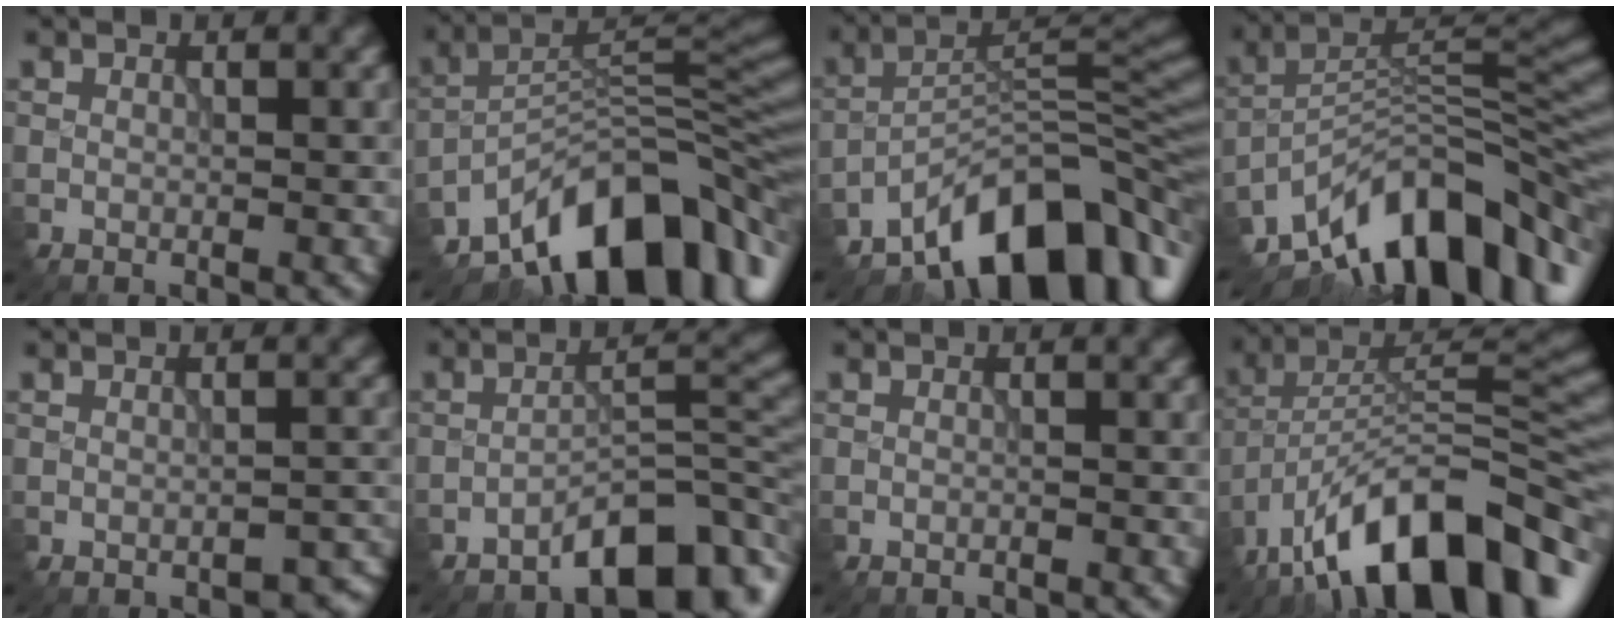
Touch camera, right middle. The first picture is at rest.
{"total": 13.4, "force": [-9.0, 5.0, 8.6], "torque": [-0.136, 0.024, -0.158]}
{"total": 12.2, "force": [-8.6, 4.0, 7.6], "torque": [-0.104, 0.021, -0.154]}
{"total": 13.8, "force": [-9.5, 5.8, 8.2], "torque": [-0.144, 0.021, -0.162]}
{"total": 2.2, "force": [-1.8, 0.7, 0.9], "torque": [-0.017, -0.003, -0.017]}
{"total": 7.1, "force": [-5.5, 2.2, 4.0], "torque": [-0.050, 0.013, -0.087]}
{"total": 0.6, "force": [-0.6, 0.0, -0.1], "torque": [-0.001, -0.002, -0.014]}
{"total": 15.0, "force": [-9.4, 5.8, 10.2], "torque": [-0.168, 0.024, -0.169]}